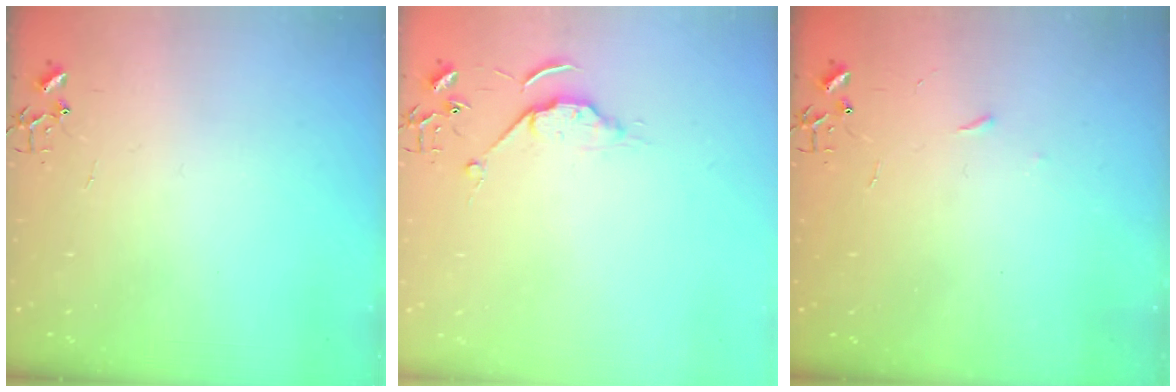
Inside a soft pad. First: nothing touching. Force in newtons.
{"total": 6.5, "press": 6.5, "slide": 0.8}
{"total": 2.5, "press": 2.5, "slide": 0.4}